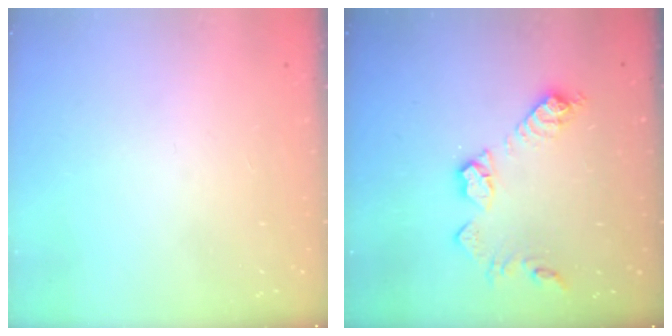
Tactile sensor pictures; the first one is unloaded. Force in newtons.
{"total": 11.6, "press": 11.6, "slide": 0.3}